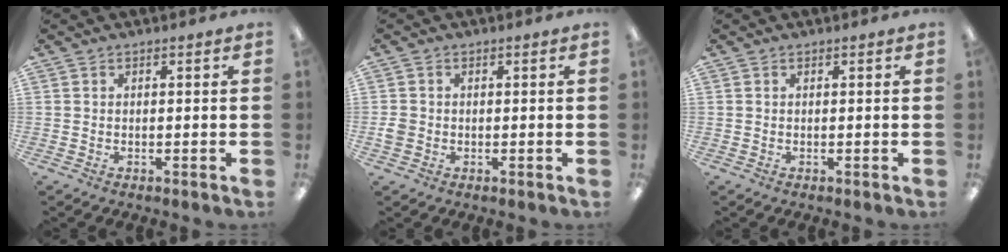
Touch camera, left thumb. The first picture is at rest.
{"total": 3.3, "force": [-0.5, 3.1, 1.1], "torque": [-0.011, 0.004, -0.010]}
{"total": 0.0}